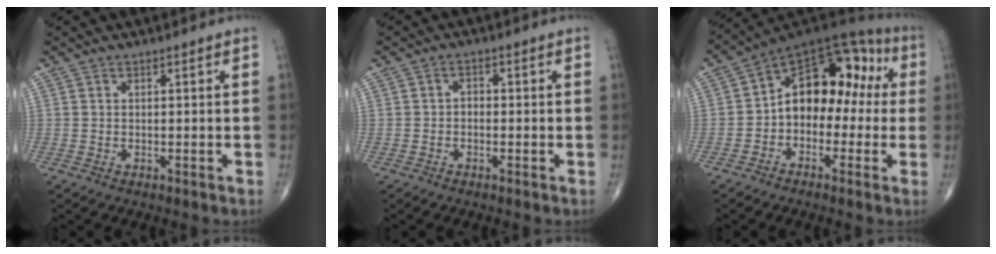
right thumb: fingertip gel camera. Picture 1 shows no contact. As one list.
[{"total": 1.5, "force": [-0.5, 1.1, 0.9], "torque": [-0.004, 0.007, -0.014]}, {"total": 15.8, "force": [-0.3, 10.6, 11.7], "torque": [-0.123, 0.059, -0.022]}]